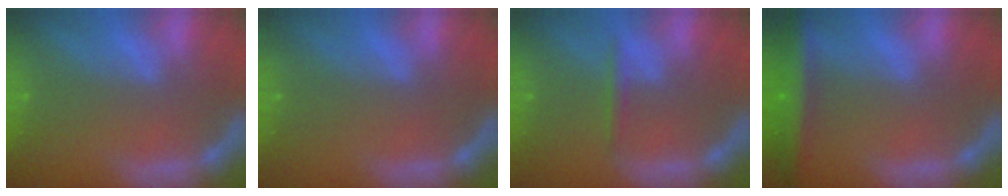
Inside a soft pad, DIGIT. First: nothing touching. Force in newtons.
{"total": 0.0}
{"total": 1.4}
{"total": 6.0}